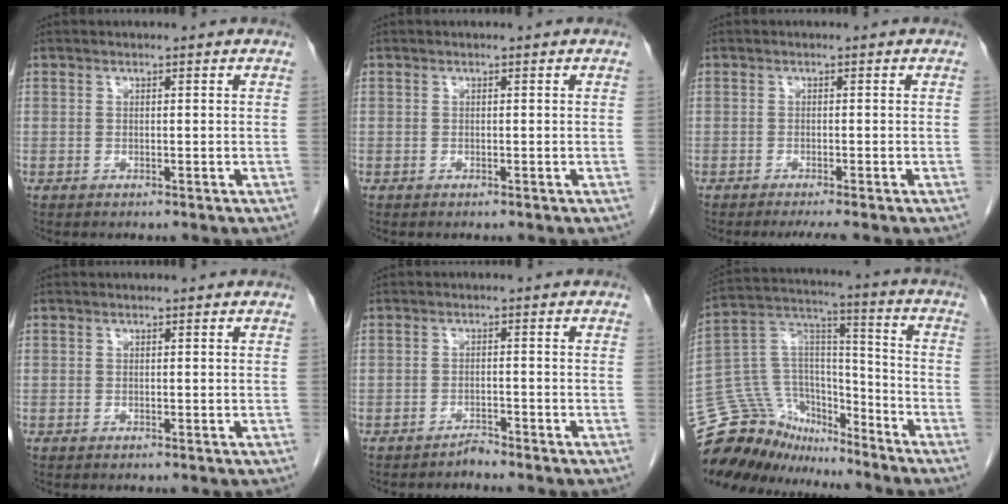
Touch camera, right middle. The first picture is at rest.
{"total": 0.0}
{"total": 3.3, "force": [-2.7, -0.3, 1.8], "torque": [-0.022, -0.007, -0.040]}
{"total": 0.0}
{"total": 1.6, "force": [-1.6, -0.1, 0.1], "torque": [0.003, -0.002, -0.025]}
{"total": 17.1, "force": [-15.6, 6.1, 3.4], "torque": [-0.065, 0.064, -0.274]}